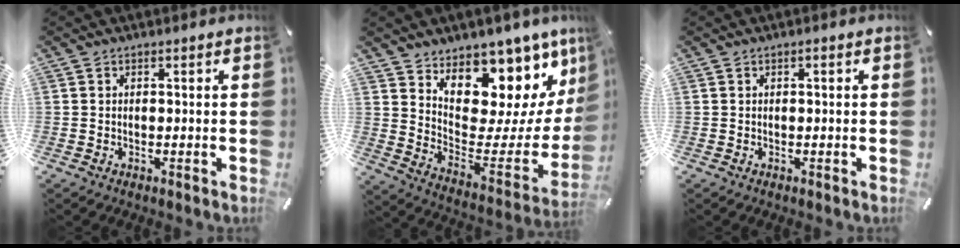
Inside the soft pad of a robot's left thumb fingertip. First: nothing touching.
{"total": 12.7, "force": [10.0, 7.0, 3.7], "torque": [-0.031, -0.121, 0.166]}
{"total": 0.5, "force": [-0.1, 0.1, 0.5], "torque": [-0.009, 0.001, -0.002]}